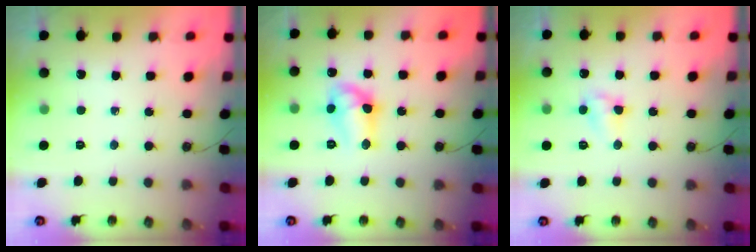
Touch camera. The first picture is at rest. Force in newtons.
{"total": 11.6, "press": 11.6, "slide": 1.0}
{"total": 4.2, "press": 4.2, "slide": 0.3}